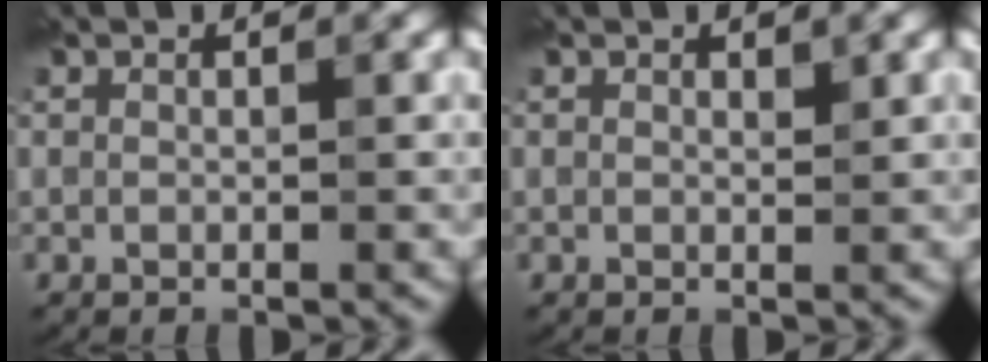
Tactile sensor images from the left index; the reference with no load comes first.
{"total": 0.6, "force": [0.4, 0.2, 0.3], "torque": [-0.002, -0.003, 0.006]}